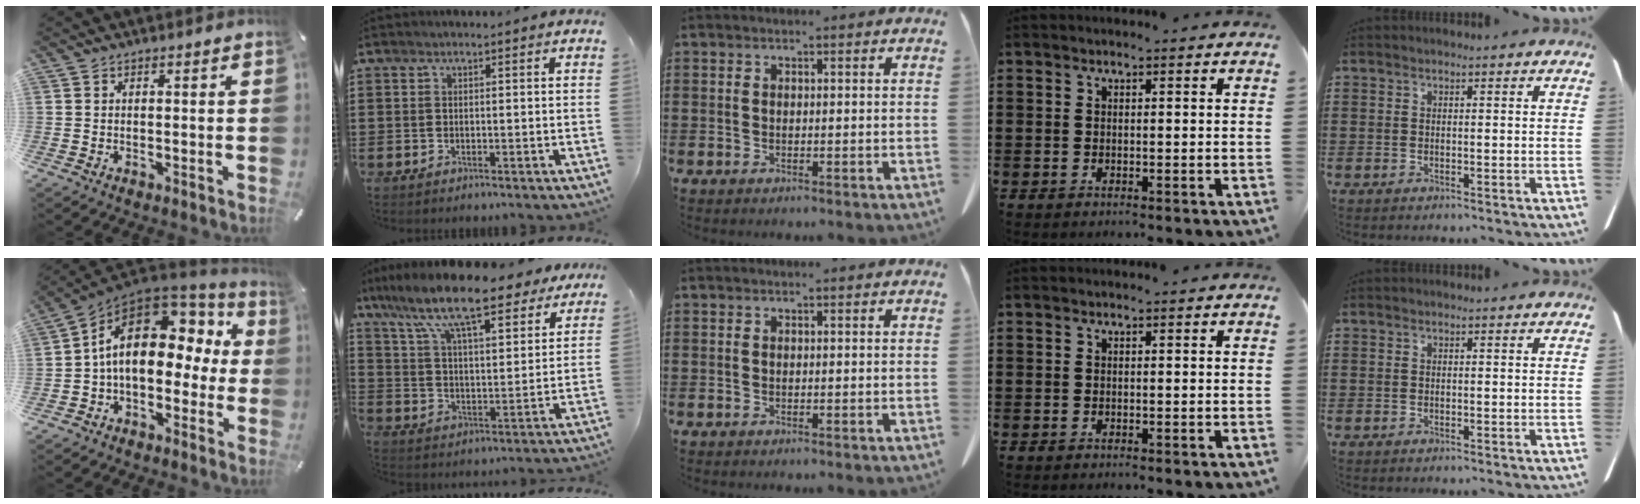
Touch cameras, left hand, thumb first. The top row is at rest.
{"thumb": {"total": 16.9, "force": [3.0, 10.4, 13.0], "torque": [-0.231, -0.008, 0.053]}, "index": {"total": 12.5, "force": [10.1, 2.0, 7.2], "torque": [-0.167, -0.048, 0.171]}}